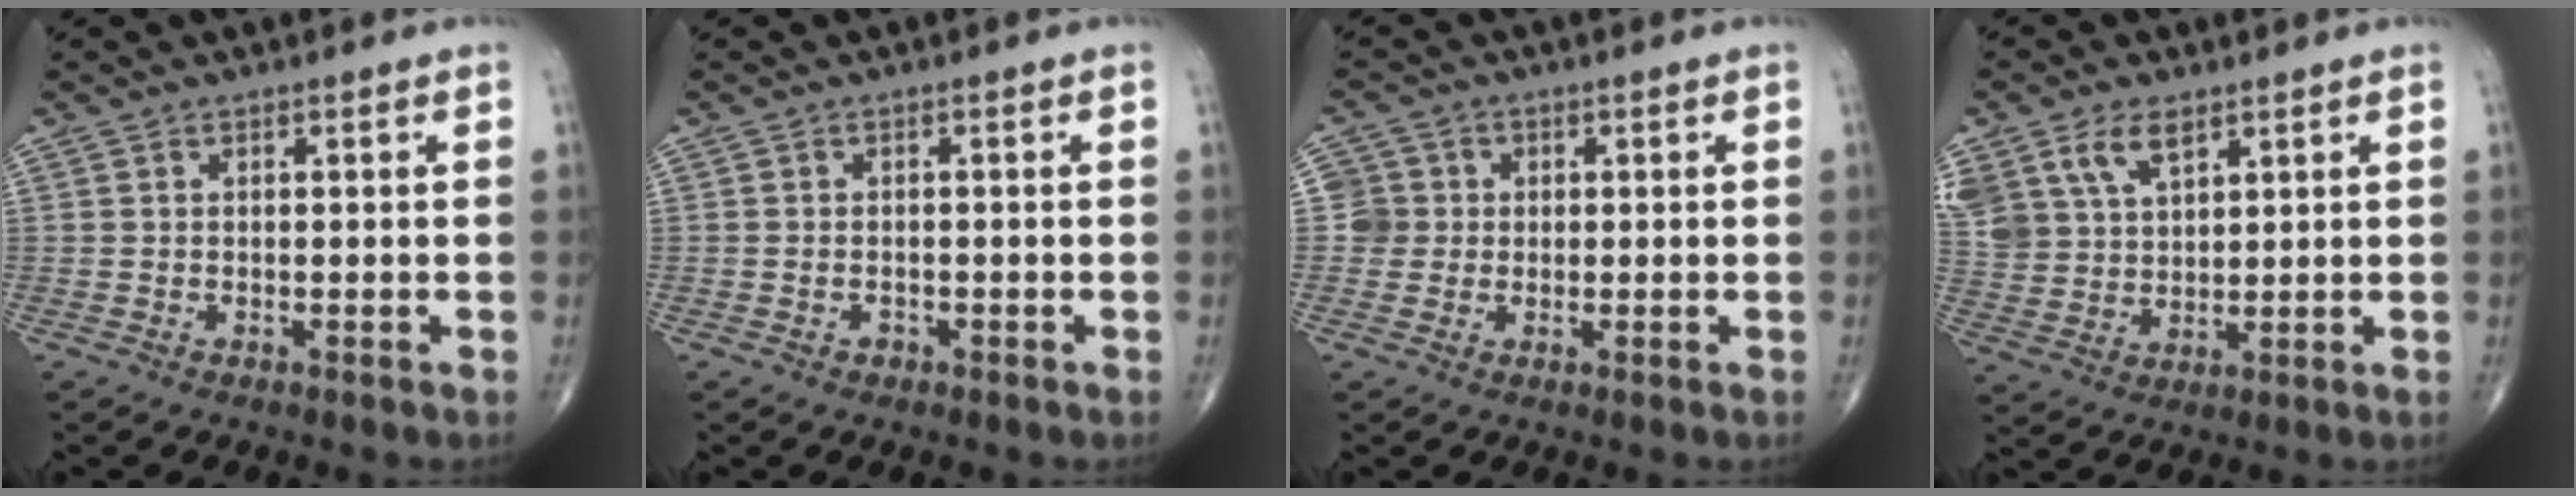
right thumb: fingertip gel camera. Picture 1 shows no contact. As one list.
[{"total": 1.0, "force": [-0.5, 0.8, 0.4], "torque": [-0.006, 0.006, -0.007]}, {"total": 4.1, "force": [0.3, 4.1, 0.1], "torque": [0.034, 0.009, -0.001]}, {"total": 11.8, "force": [6.4, 7.3, 6.7], "torque": [-0.131, -0.010, 0.134]}]